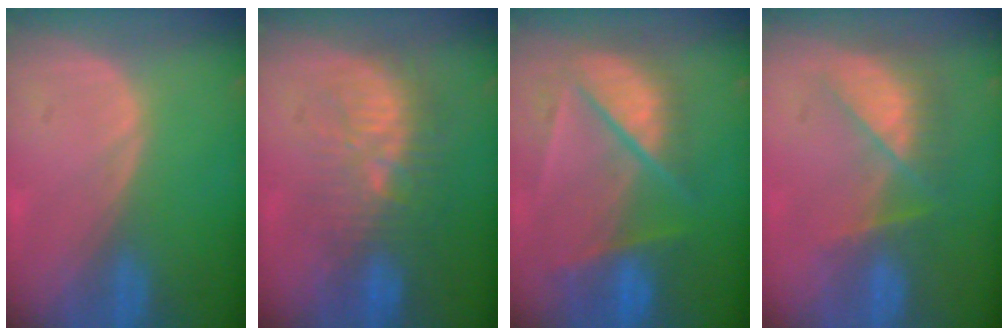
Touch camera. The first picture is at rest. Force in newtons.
{"total": 9.3, "press": 8.9, "slide": 2.5}
{"total": 9.4, "press": 8.2, "slide": 4.5}
{"total": 8.2, "press": 7.0, "slide": 4.3}